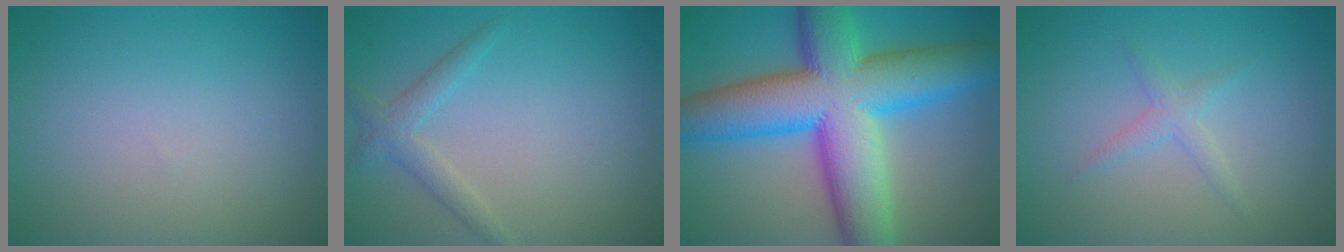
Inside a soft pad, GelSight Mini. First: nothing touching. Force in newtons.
{"total": 2.0, "press": 2.0, "slide": 0.1}
{"total": 14.8, "press": 14.8, "slide": 0.1}
{"total": 1.4, "press": 1.4, "slide": 0.0}